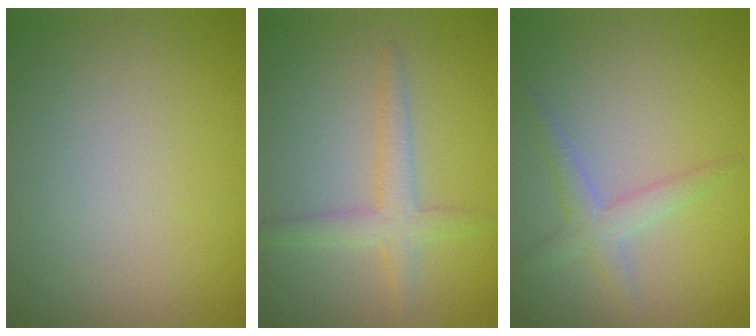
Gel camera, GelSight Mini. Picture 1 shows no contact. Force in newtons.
{"total": 2.7, "press": 2.7, "slide": 0.2}
{"total": 2.2, "press": 2.2, "slide": 0.1}